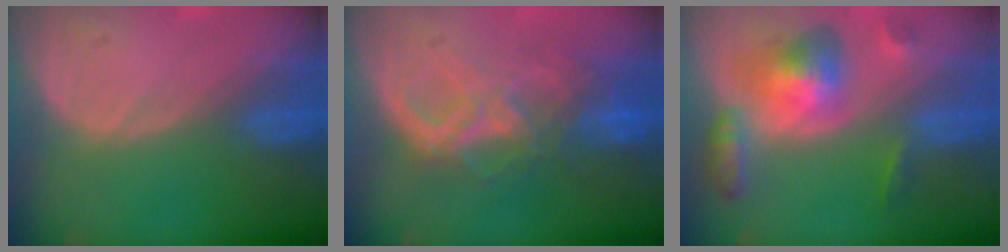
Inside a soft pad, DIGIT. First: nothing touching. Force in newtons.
{"total": 8.7, "press": 7.5, "slide": 4.3}
{"total": 8.2, "press": 8.2, "slide": 0.5}